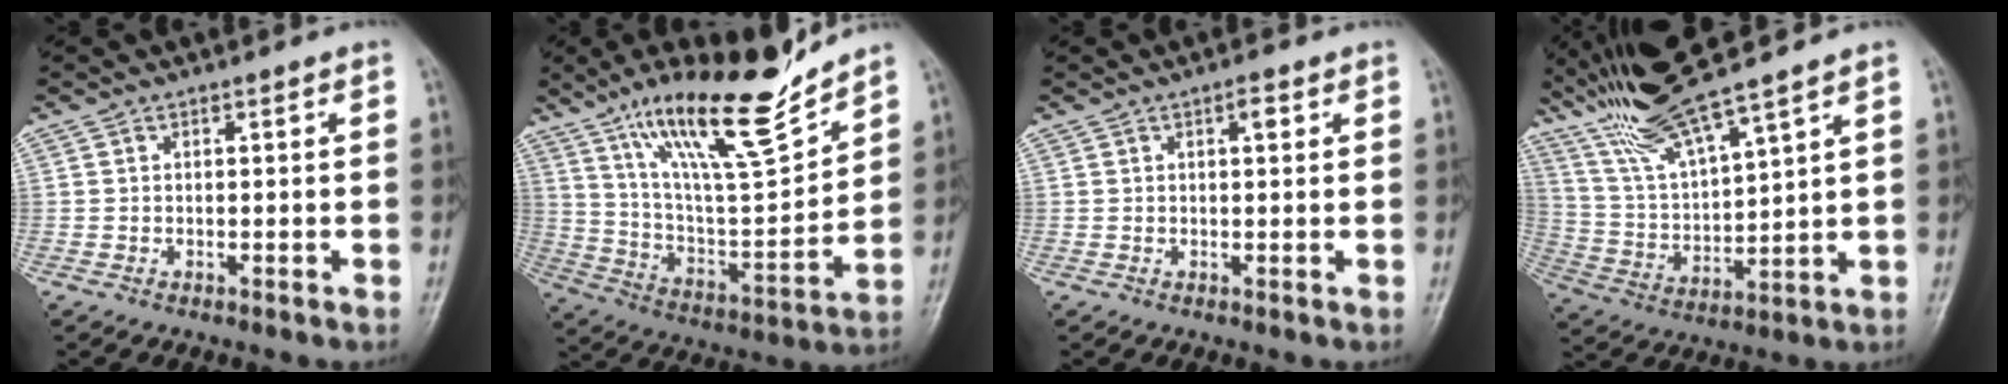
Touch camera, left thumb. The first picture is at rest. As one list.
[{"total": 21.1, "force": [15.5, 4.5, 13.7], "torque": [-0.198, -0.081, 0.274]}, {"total": 1.8, "force": [0.9, 0.7, 1.4], "torque": [-0.018, -0.001, 0.011]}, {"total": 14.6, "force": [11.5, 1.3, 8.9], "torque": [-0.168, -0.047, 0.230]}]